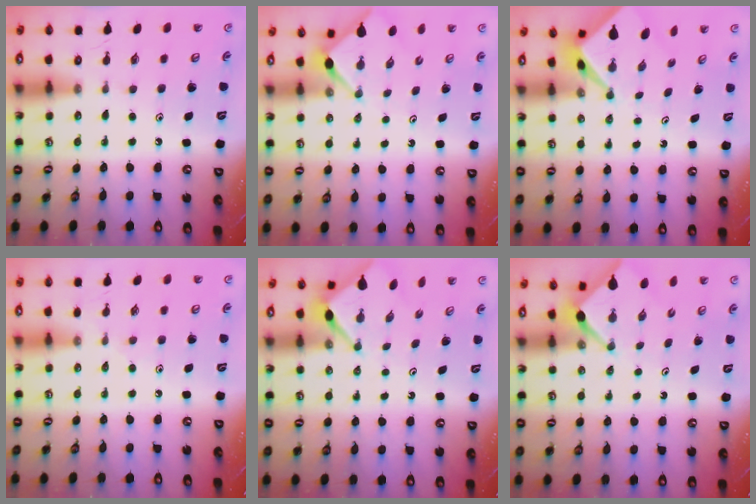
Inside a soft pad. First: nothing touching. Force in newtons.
{"total": 2.7, "press": 2.7, "slide": 0.3}
{"total": 2.4, "press": 2.4, "slide": 0.3}
{"total": 2.8, "press": 2.7, "slide": 0.5}
{"total": 2.9, "press": 2.9, "slide": 0.3}
{"total": 2.6, "press": 2.6, "slide": 0.3}